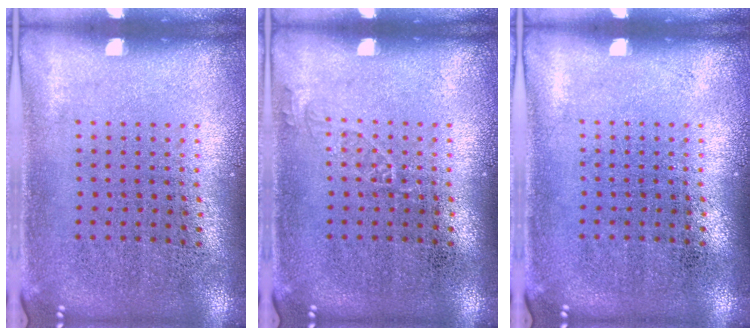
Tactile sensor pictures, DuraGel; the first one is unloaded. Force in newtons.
{"total": 0.8, "press": 0.8, "slide": 0.1}
{"total": 0.0}